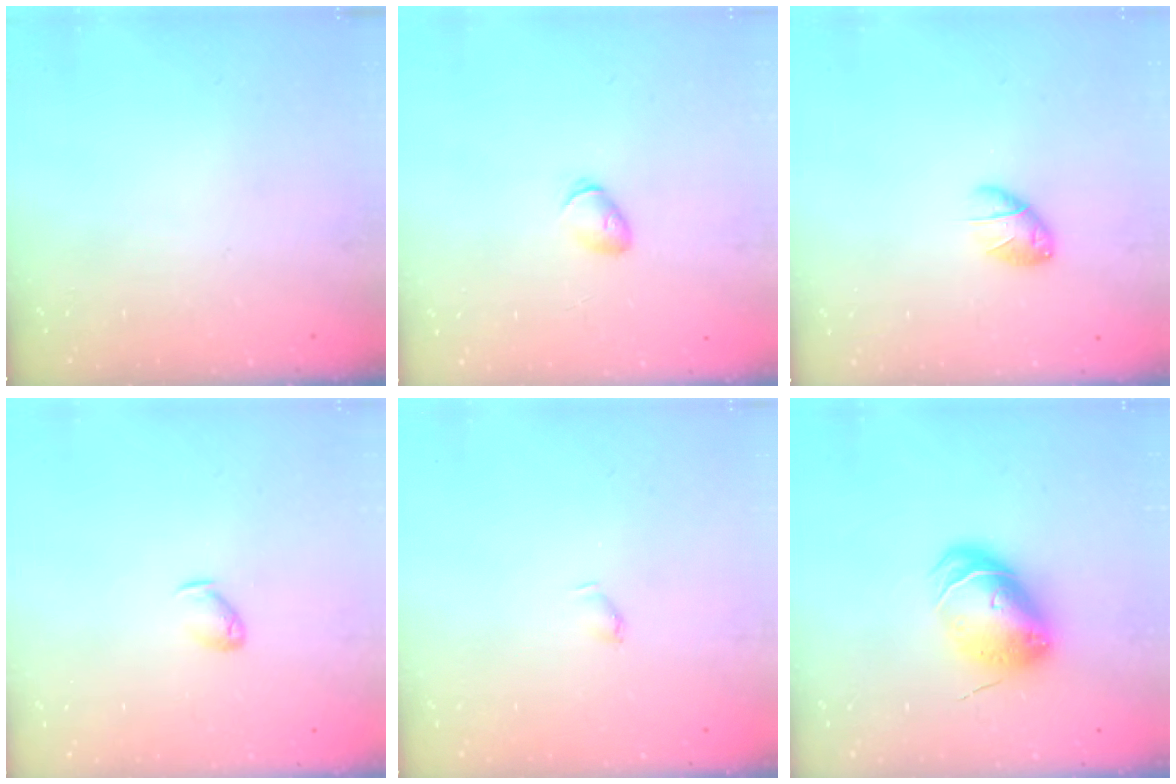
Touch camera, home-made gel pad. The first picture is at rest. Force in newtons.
{"total": 5.0, "press": 4.9, "slide": 1.2}
{"total": 6.3, "press": 6.2, "slide": 1.2}
{"total": 3.9, "press": 3.8, "slide": 0.8}
{"total": 3.5, "press": 3.4, "slide": 0.7}
{"total": 10.4, "press": 10.3, "slide": 0.8}